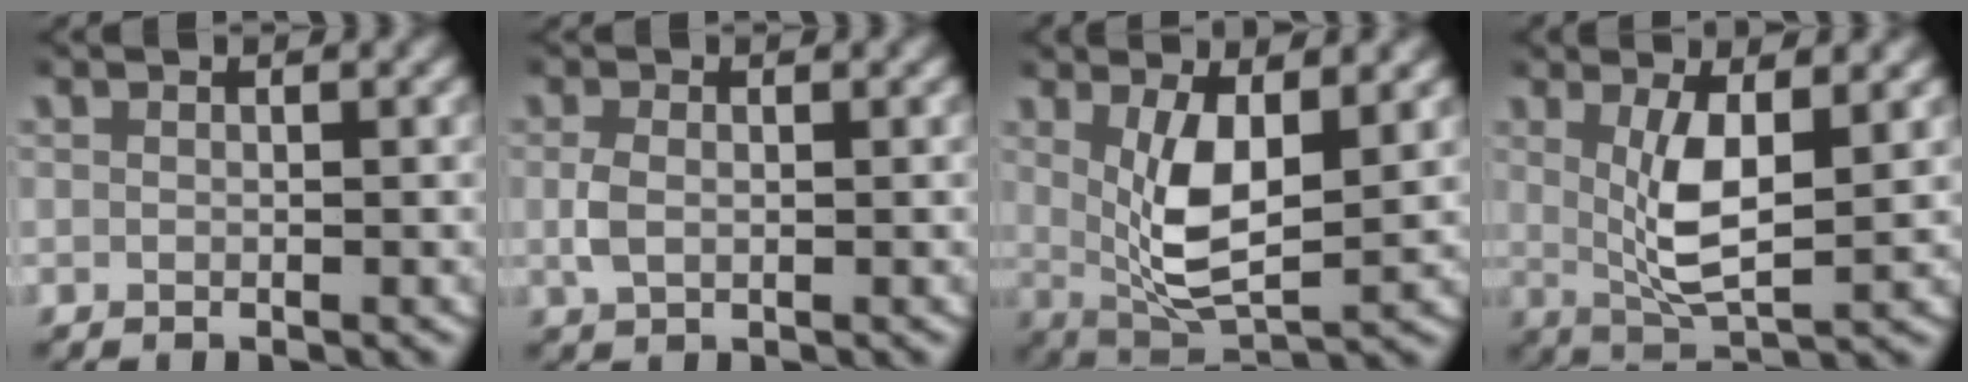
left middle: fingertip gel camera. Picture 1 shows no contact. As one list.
[{"total": 1.7, "force": [0.1, 1.1, 1.3], "torque": [-0.039, -0.002, 0.005]}, {"total": 6.2, "force": [1.3, 2.7, 5.4], "torque": [-0.111, -0.016, 0.033]}, {"total": 5.1, "force": [1.1, 1.7, 4.7], "torque": [-0.096, -0.010, 0.026]}]